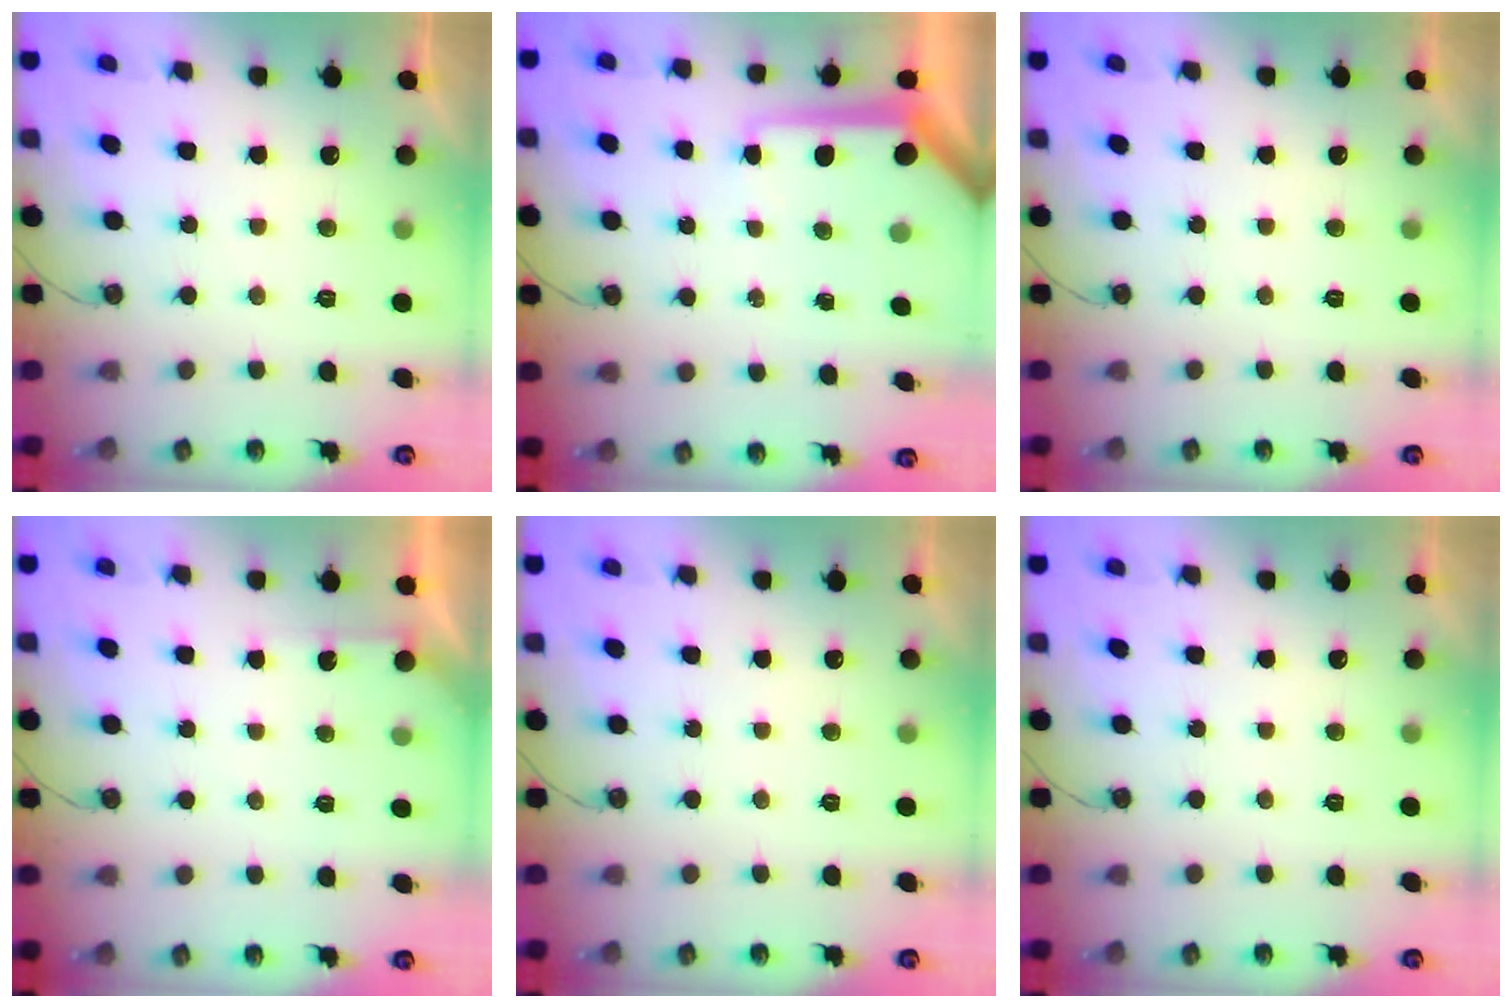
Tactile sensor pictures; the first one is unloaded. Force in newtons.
{"total": 8.2, "press": 8.1, "slide": 0.7}
{"total": 0.0}
{"total": 2.8, "press": 2.8, "slide": 0.3}
{"total": 0.0}
{"total": 0.0}